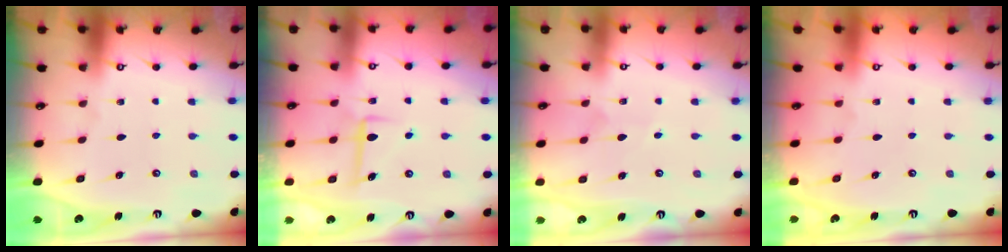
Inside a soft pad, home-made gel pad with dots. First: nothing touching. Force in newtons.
{"total": 6.4, "press": 6.2, "slide": 1.8}
{"total": 2.9, "press": 2.9, "slide": 0.3}
{"total": 0.0}